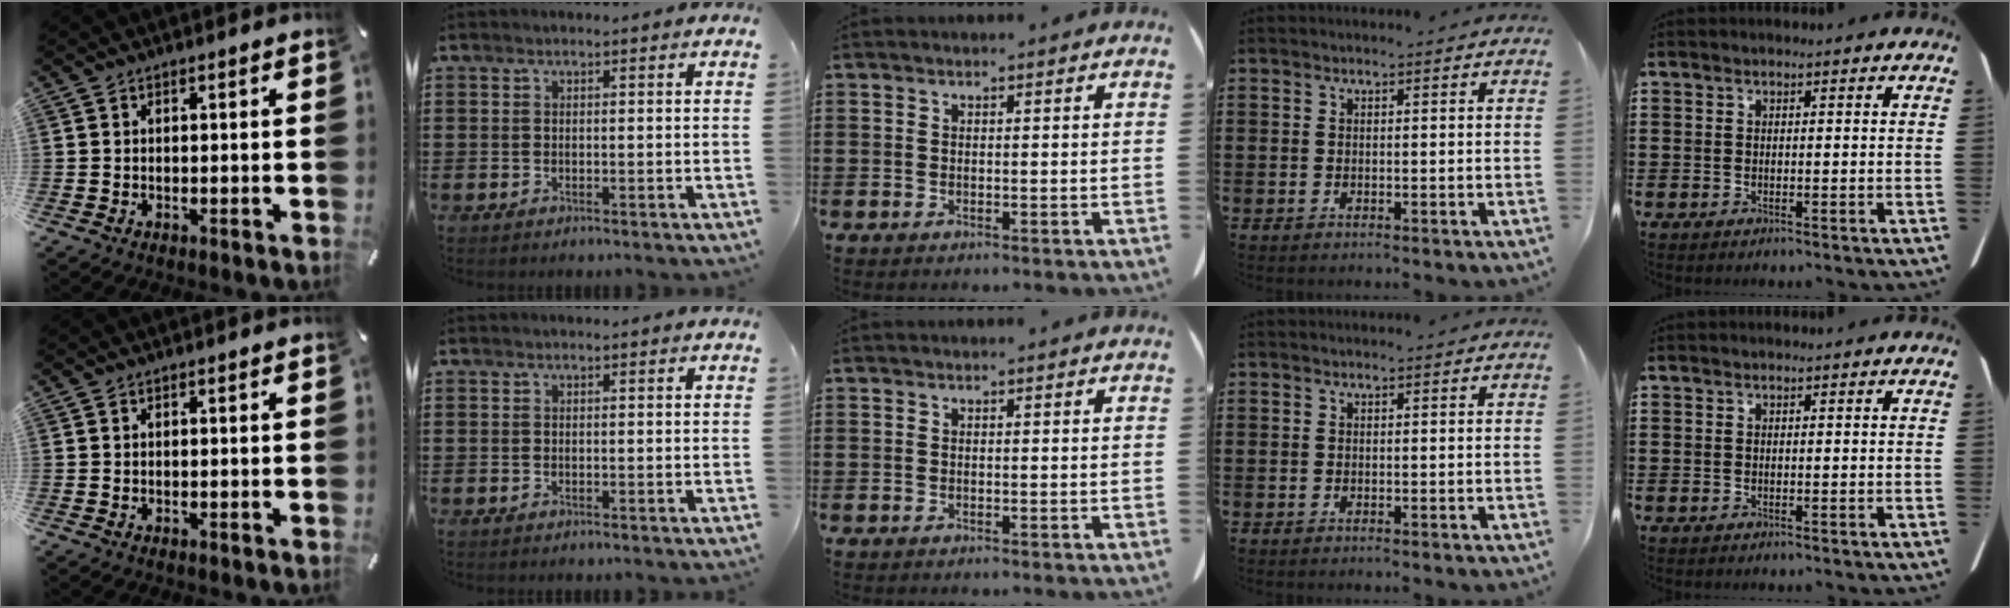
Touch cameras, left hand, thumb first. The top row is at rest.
{}